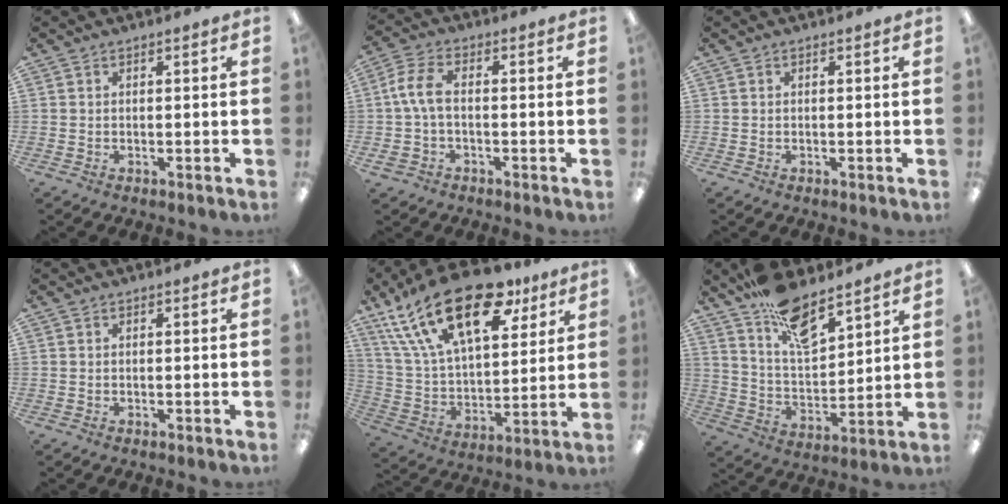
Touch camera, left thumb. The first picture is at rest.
{"total": 8.0, "force": [-0.1, 4.4, 6.6], "torque": [-0.143, 0.007, -0.003]}
{"total": 0.0}
{"total": 0.0}
{"total": 25.8, "force": [14.9, 12.6, 17.0], "torque": [-0.305, -0.073, 0.260]}
{"total": 13.7, "force": [10.5, 5.3, 7.1], "torque": [-0.119, -0.065, 0.190]}